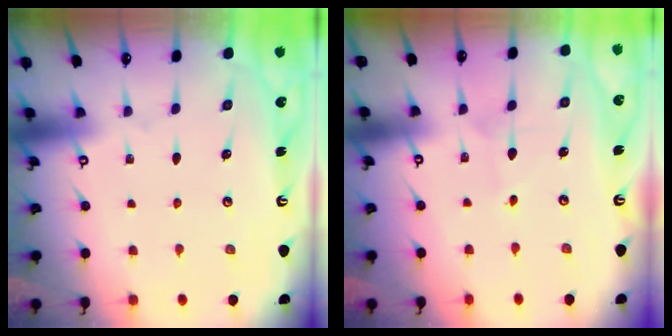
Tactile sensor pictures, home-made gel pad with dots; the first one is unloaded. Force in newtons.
{"total": 1.5, "press": 1.4, "slide": 0.1}